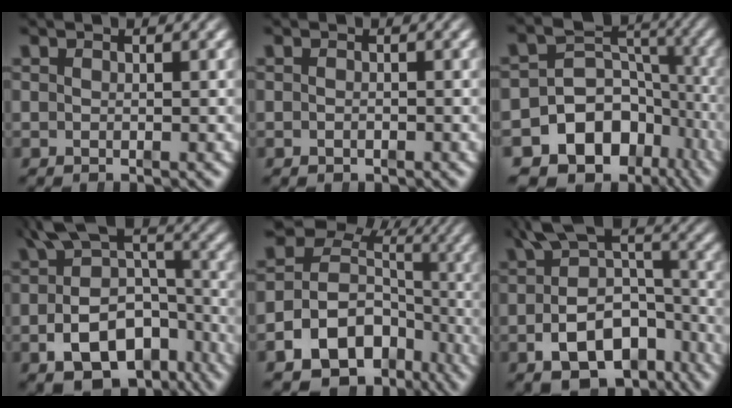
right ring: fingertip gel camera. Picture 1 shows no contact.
{"total": 0.6, "force": [-0.6, 0.2, 0.0], "torque": [-0.002, -0.011, -0.004]}
{"total": 19.9, "force": [-8.5, 15.9, 8.3], "torque": [-0.172, -0.085, -0.123]}
{"total": 9.9, "force": [-4.2, 6.5, 6.2], "torque": [-0.097, -0.025, -0.063]}
{"total": 16.7, "force": [-5.8, 13.8, 7.5], "torque": [-0.138, -0.062, -0.085]}
{"total": 9.0, "force": [-3.9, 5.8, 5.7], "torque": [-0.089, -0.022, -0.058]}